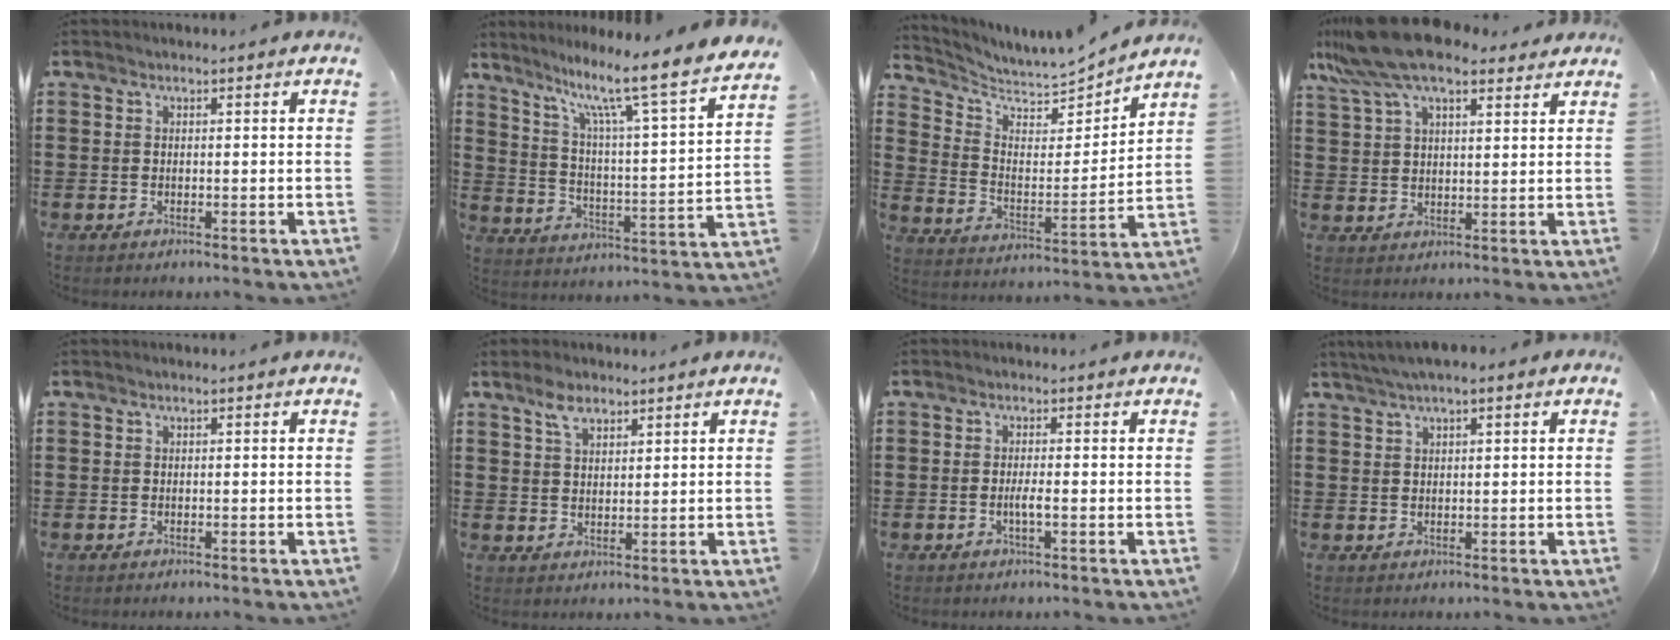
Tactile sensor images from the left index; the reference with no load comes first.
{"total": 9.8, "force": [7.7, -0.3, 6.0], "torque": [-0.122, -0.072, 0.113]}
{"total": 4.4, "force": [4.2, 1.2, 0.8], "torque": [-0.044, -0.037, 0.066]}
{"total": 11.5, "force": [8.9, 3.1, 6.6], "torque": [-0.158, -0.010, 0.164]}
{"total": 0.0}
{"total": 3.9, "force": [2.6, 2.1, 2.0], "torque": [-0.039, 0.004, 0.047]}
{"total": 1.9, "force": [-0.5, 0.2, 1.9], "torque": [-0.040, -0.002, -0.011]}
{"total": 2.6, "force": [1.7, 0.4, 1.9], "torque": [-0.038, 0.006, 0.031]}